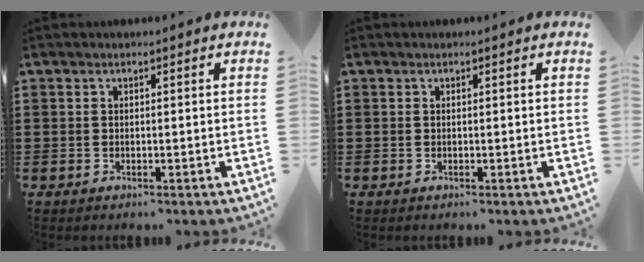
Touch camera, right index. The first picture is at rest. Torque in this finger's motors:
{"motor_torque": [1.09, 1.05, -0.01, 0.00]}